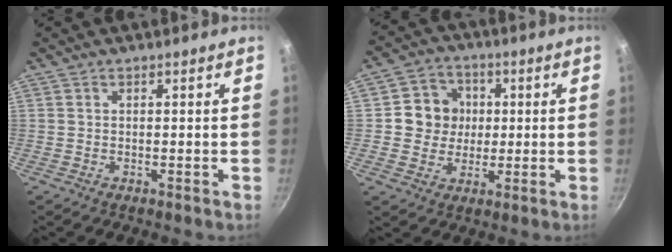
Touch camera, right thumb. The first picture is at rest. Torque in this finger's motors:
{"motor_torque": [-0.63, 0.64, 0.27, -0.34, 0.01]}